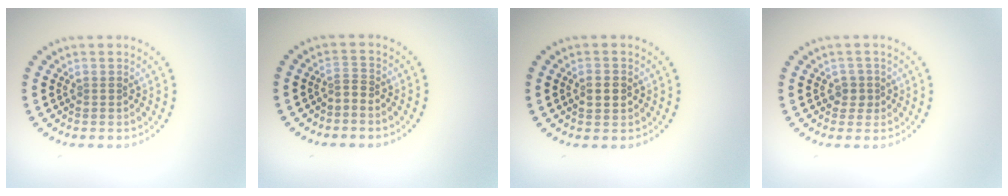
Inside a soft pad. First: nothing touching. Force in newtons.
{"total": 1.0, "press": 0.5, "slide": 0.9}
{"total": 2.3, "press": 2.2, "slide": 0.1}
{"total": 1.5, "press": 1.2, "slide": 0.9}